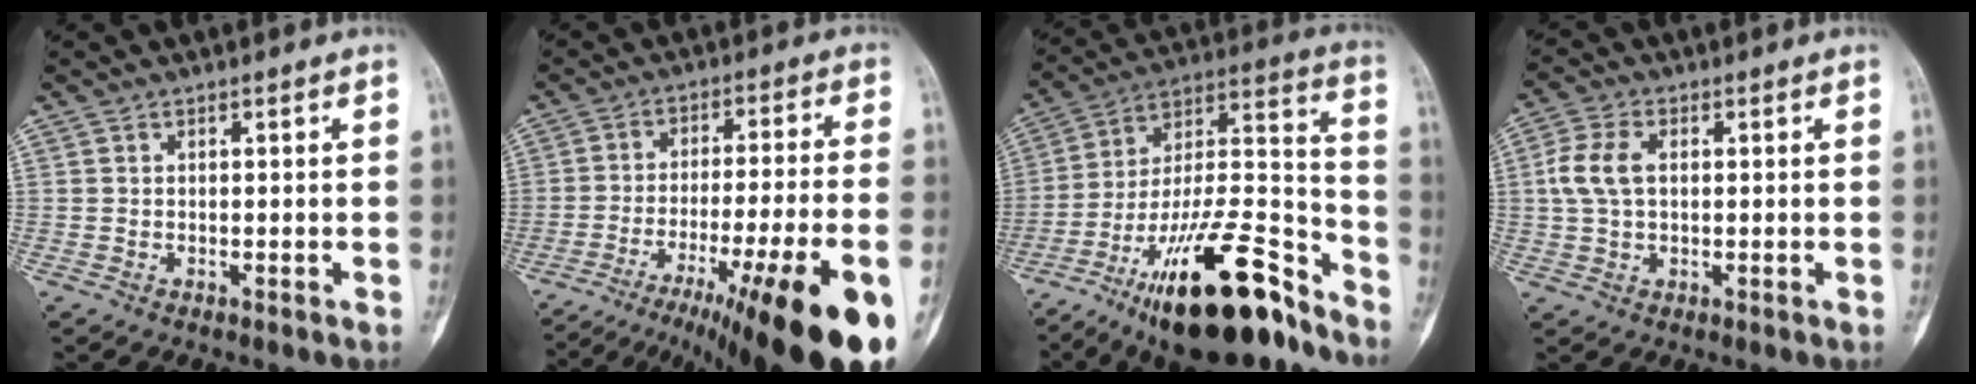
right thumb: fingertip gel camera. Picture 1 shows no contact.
{"total": 26.1, "force": [-14.6, 3.3, 21.5], "torque": [-0.276, 0.032, -0.223]}
{"total": 27.7, "force": [-17.7, 8.6, 19.5], "torque": [-0.286, 0.090, -0.290]}
{"total": 6.7, "force": [0.9, 4.1, 5.2], "torque": [-0.118, 0.012, 0.015]}